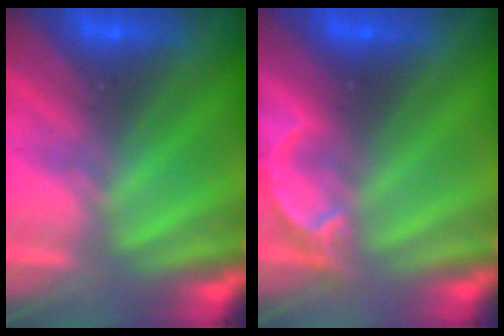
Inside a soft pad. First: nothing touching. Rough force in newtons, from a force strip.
{"total": 4.6}